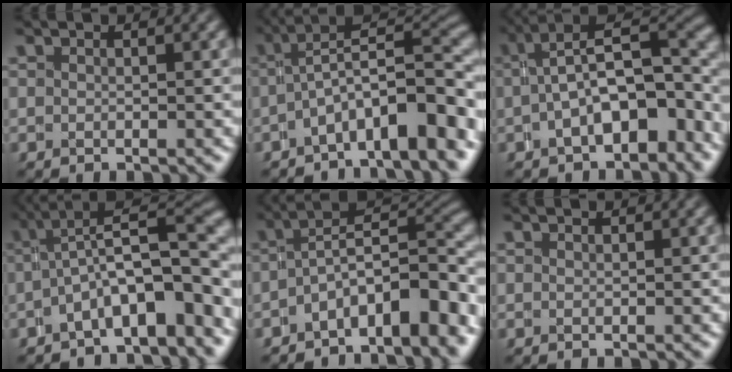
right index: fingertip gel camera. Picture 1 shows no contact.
{"total": 6.9, "force": [-2.0, 2.4, 6.2], "torque": [-0.074, 0.005, -0.036]}
{"total": 7.6, "force": [-0.7, 3.4, 6.7], "torque": [-0.093, -0.002, -0.004]}
{"total": 8.2, "force": [-1.8, 2.8, 7.5], "torque": [-0.096, -0.002, -0.023]}
{"total": 8.3, "force": [-2.2, 4.3, 6.7], "torque": [-0.088, 0.003, -0.045]}
{"total": 0.0}